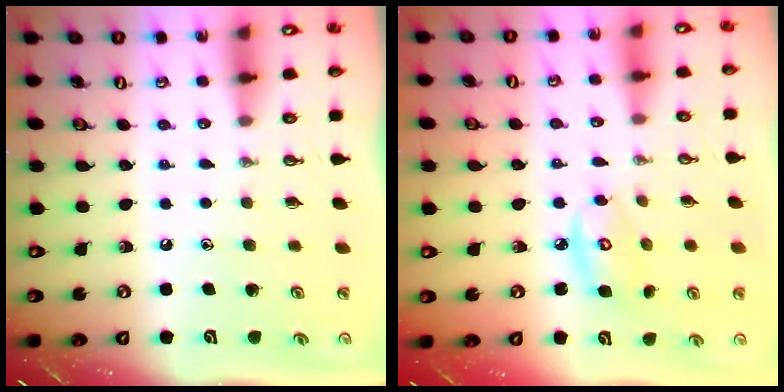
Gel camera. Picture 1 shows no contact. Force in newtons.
{"total": 5.9, "press": 5.9, "slide": 0.3}